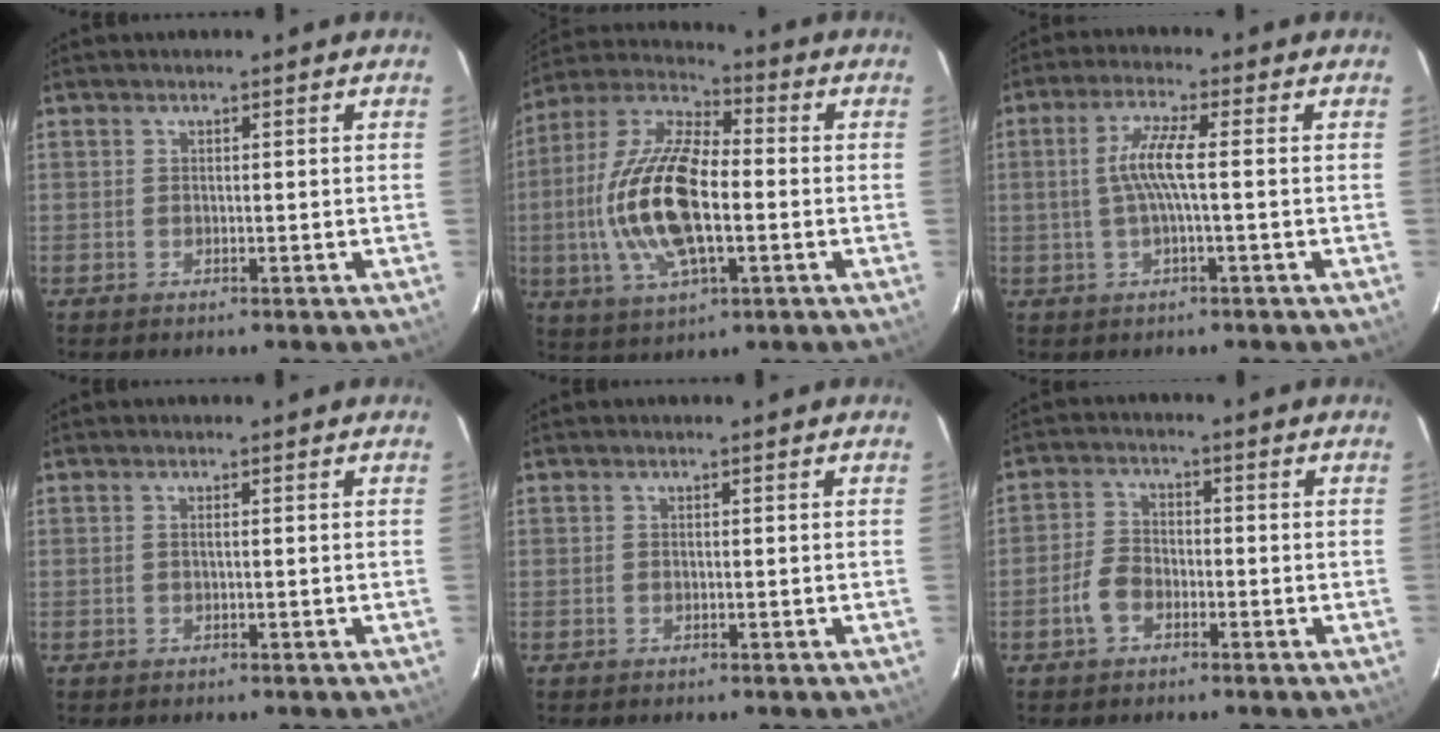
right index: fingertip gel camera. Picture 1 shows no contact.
{"total": 18.3, "force": [-2.3, 7.5, 16.5], "torque": [-0.340, 0.002, -0.048]}
{"total": 6.1, "force": [-0.3, 0.2, 6.1], "torque": [-0.126, 0.003, -0.002]}
{"total": 0.6, "force": [0.0, -0.2, 0.5], "torque": [-0.009, 0.002, -0.002]}
{"total": 0.0}
{"total": 4.5, "force": [-2.4, 2.9, 2.6], "torque": [-0.058, 0.009, -0.044]}